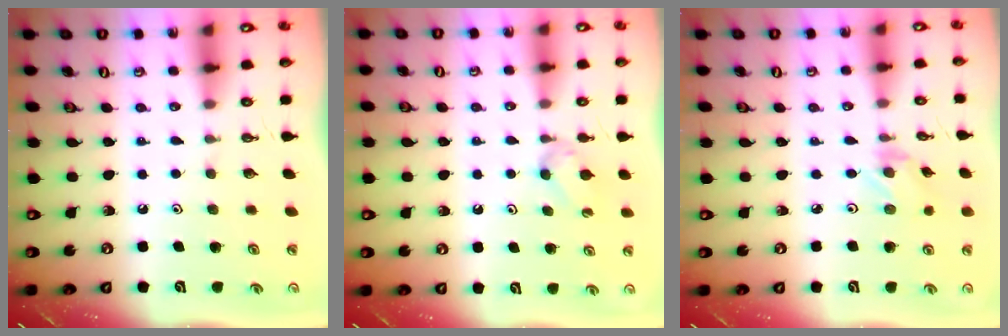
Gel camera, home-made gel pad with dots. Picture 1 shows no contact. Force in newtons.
{"total": 4.3, "press": 4.3, "slide": 0.7}
{"total": 0.8, "press": 0.6, "slide": 0.5}